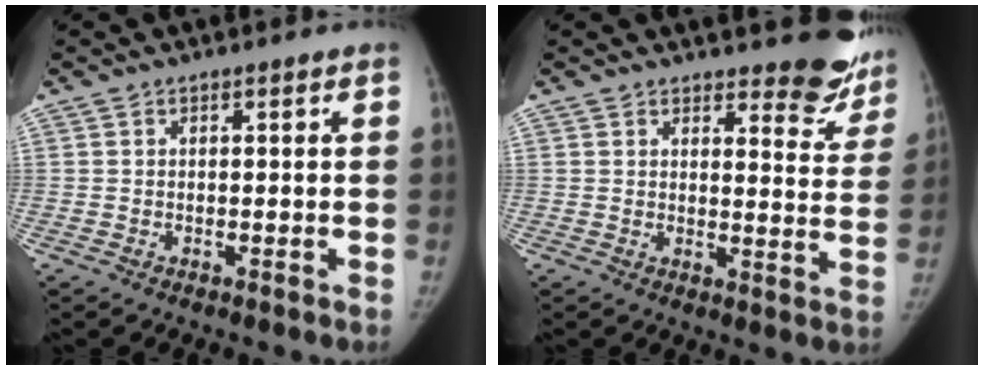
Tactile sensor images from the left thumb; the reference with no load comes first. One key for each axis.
{"total": 10.6, "fx": 9.2, "fy": 3.6, "fz": 3.7, "tx": -0.001, "ty": -0.075, "tz": 0.093}